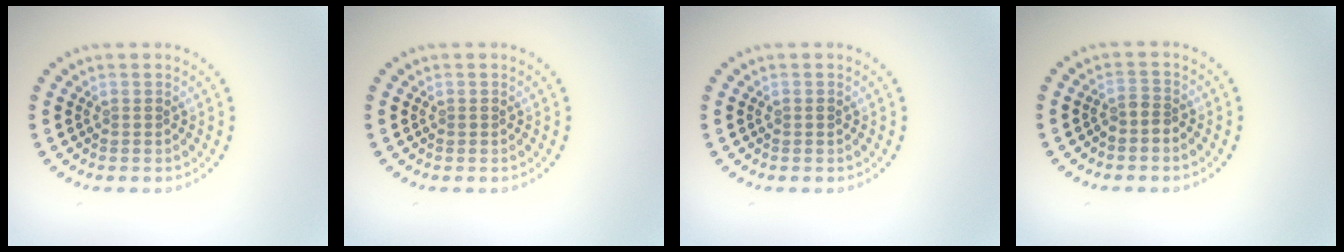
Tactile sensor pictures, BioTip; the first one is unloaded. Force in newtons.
{"total": 0.0}
{"total": 0.6, "press": 0.6, "slide": 0.0}
{"total": 1.4, "press": 1.2, "slide": 0.8}